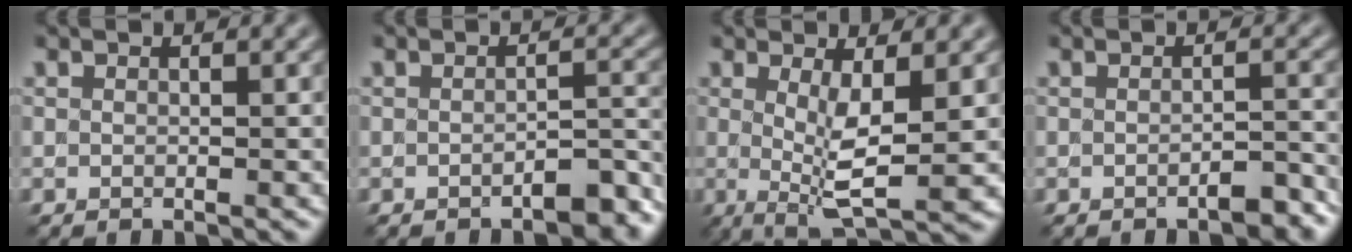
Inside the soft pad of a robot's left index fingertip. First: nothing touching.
{"total": 3.2, "force": [-2.3, 0.8, 2.0], "torque": [-0.027, 0.006, -0.033]}
{"total": 4.9, "force": [0.4, 1.2, 4.7], "torque": [-0.084, -0.010, 0.009]}
{"total": 2.3, "force": [-1.6, 0.6, 1.5], "torque": [-0.017, 0.006, -0.024]}